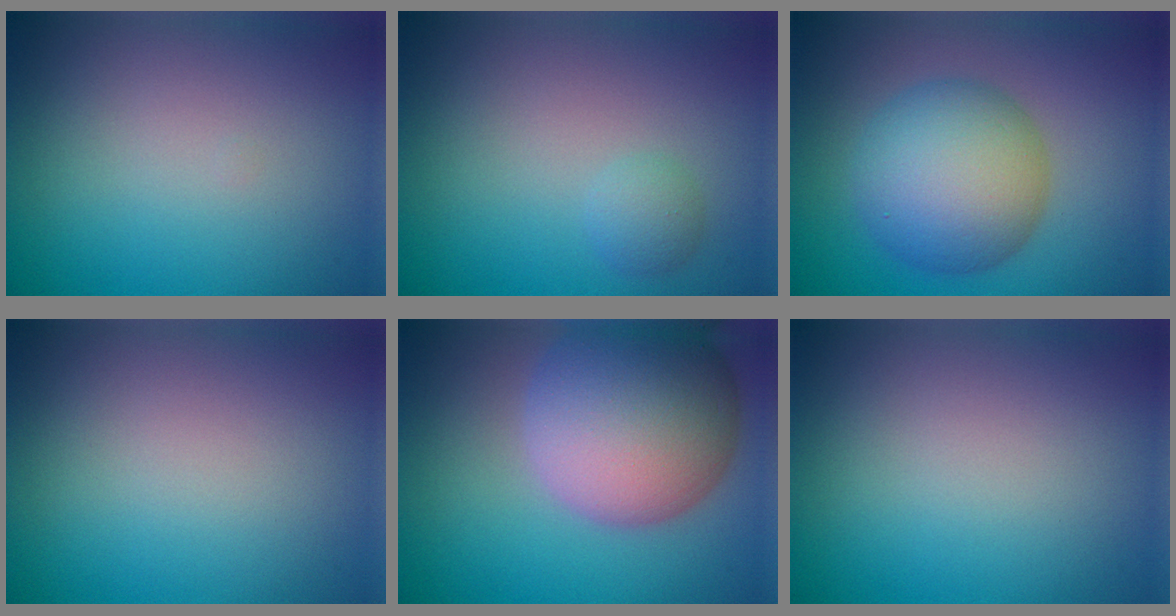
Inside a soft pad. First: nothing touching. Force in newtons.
{"total": 1.3, "press": 1.3, "slide": 0.1}
{"total": 8.4, "press": 8.4, "slide": 0.2}
{"total": 0.0}
{"total": 12.5, "press": 12.4, "slide": 0.9}
{"total": 0.0}